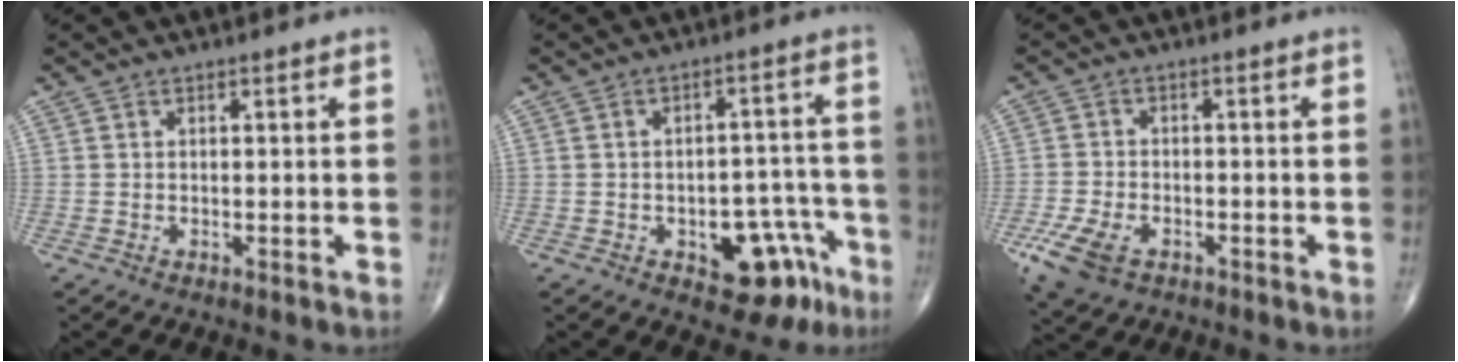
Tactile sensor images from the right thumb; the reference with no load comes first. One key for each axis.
{"total": 11.2, "fx": -5.4, "fy": 6.3, "fz": 7.5, "tx": -0.053, "ty": 0.049, "tz": -0.062}
{"total": 7.6, "fx": -3.9, "fy": 4.4, "fz": 4.9, "tx": -0.105, "ty": 0.005, "tz": -0.069}